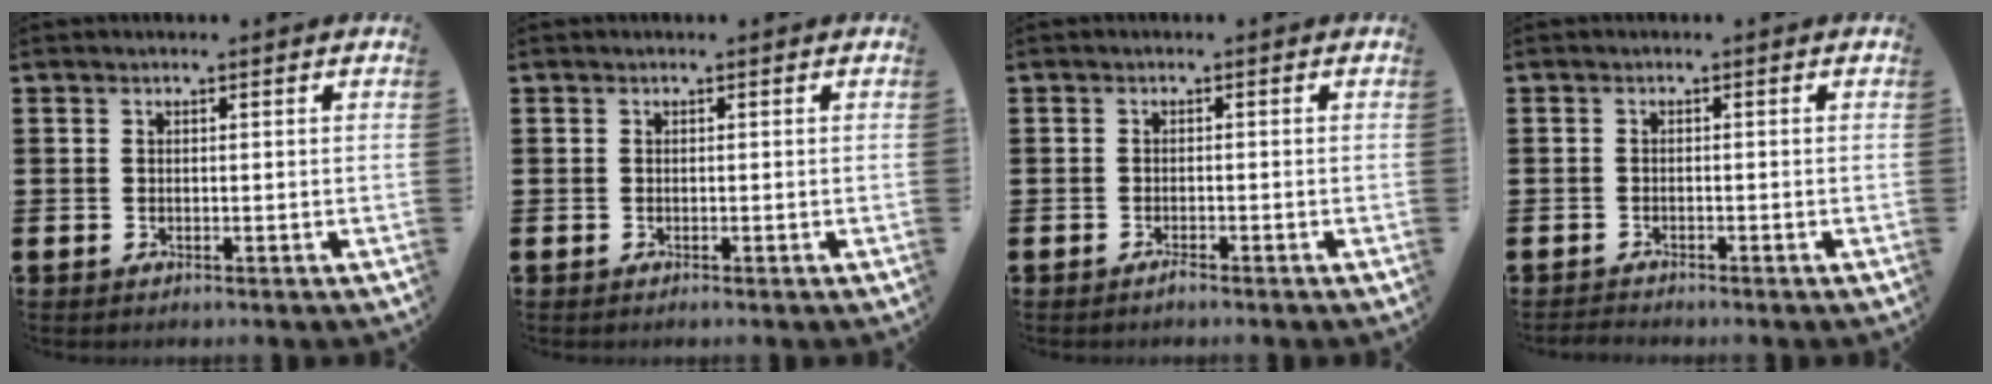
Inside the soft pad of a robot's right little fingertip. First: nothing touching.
{"total": 0.0}
{"total": 0.7, "force": [-0.6, 0.0, 0.3], "torque": [-0.006, -0.004, -0.012]}
{"total": 0.8, "force": [-0.8, 0.0, 0.0], "torque": [-0.003, -0.002, -0.016]}